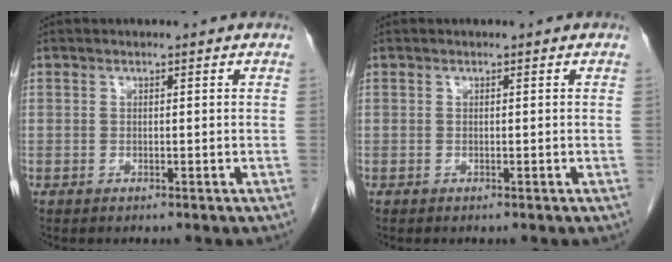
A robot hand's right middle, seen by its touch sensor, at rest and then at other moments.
{"total": 0.0}